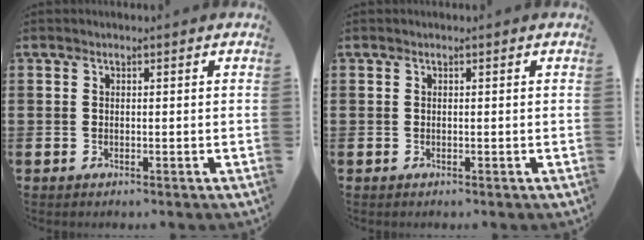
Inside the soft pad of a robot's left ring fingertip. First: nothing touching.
{"total": 0.0}